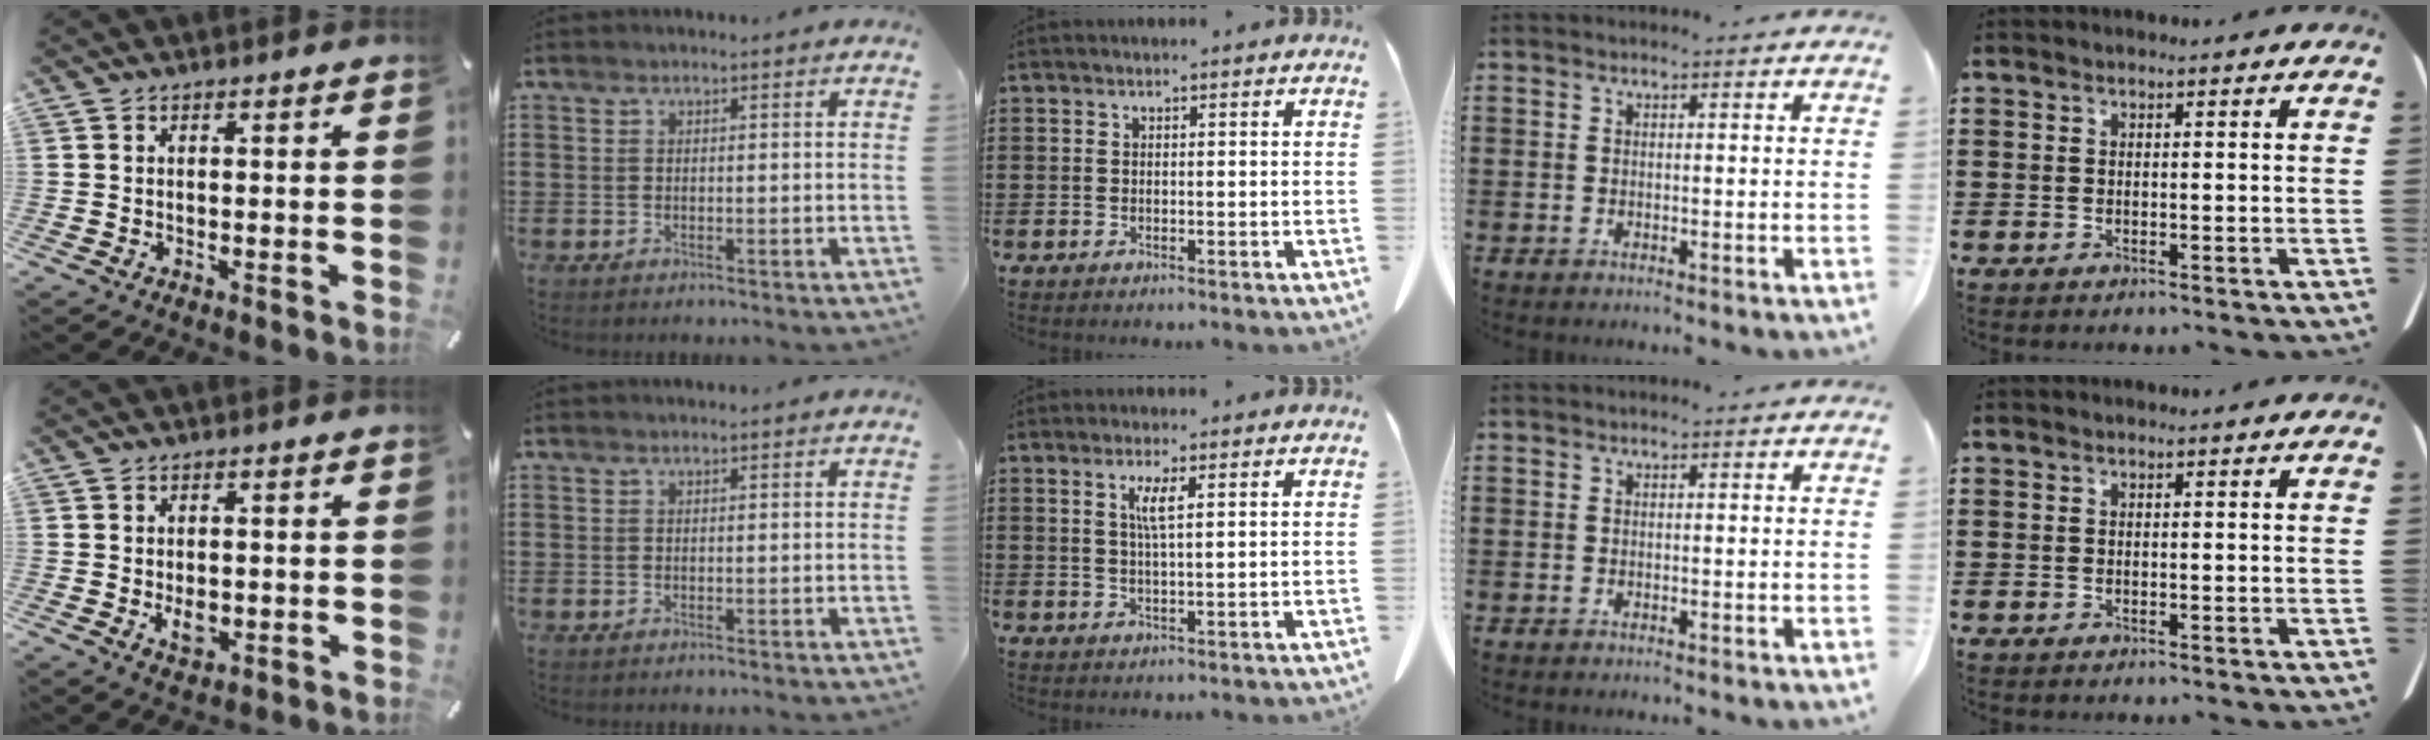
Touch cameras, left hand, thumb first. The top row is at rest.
{"thumb": {"total": 3.5, "force": [-0.4, 2.4, 2.5], "torque": [-0.043, -0.003, -0.009]}, "middle": {"total": 3.2, "force": [1.2, 0.4, 3.0], "torque": [-0.062, 0.002, 0.018]}}